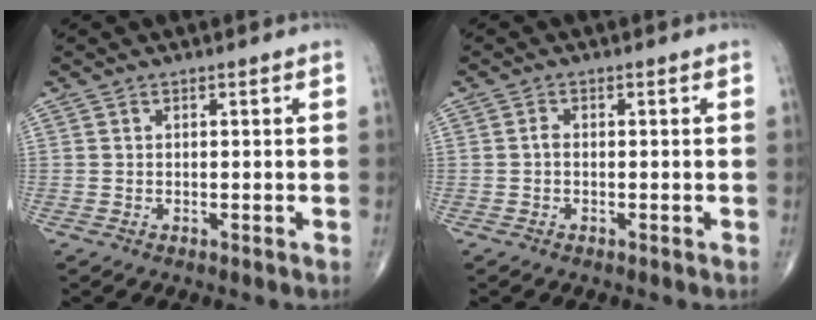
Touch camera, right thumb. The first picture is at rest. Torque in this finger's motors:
{"motor_torque": [-0.21, -0.03, 0.22, 0.03, 0.00]}